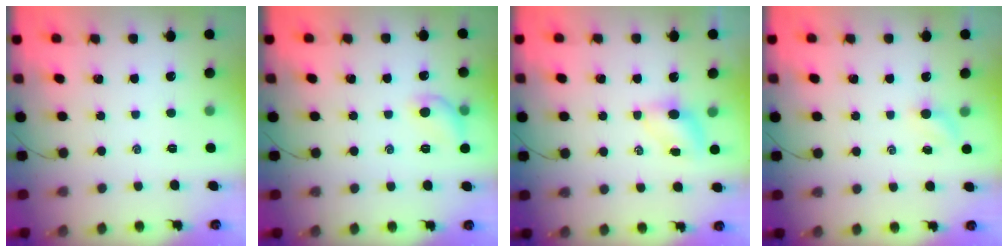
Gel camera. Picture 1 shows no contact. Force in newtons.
{"total": 7.8, "press": 7.7, "slide": 1.0}
{"total": 4.7, "press": 4.7, "slide": 0.5}
{"total": 2.6, "press": 2.4, "slide": 0.8}